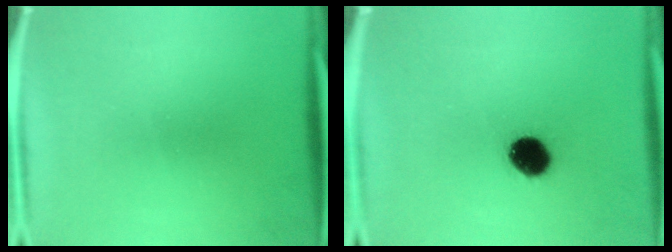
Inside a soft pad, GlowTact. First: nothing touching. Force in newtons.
{"total": 6.3}